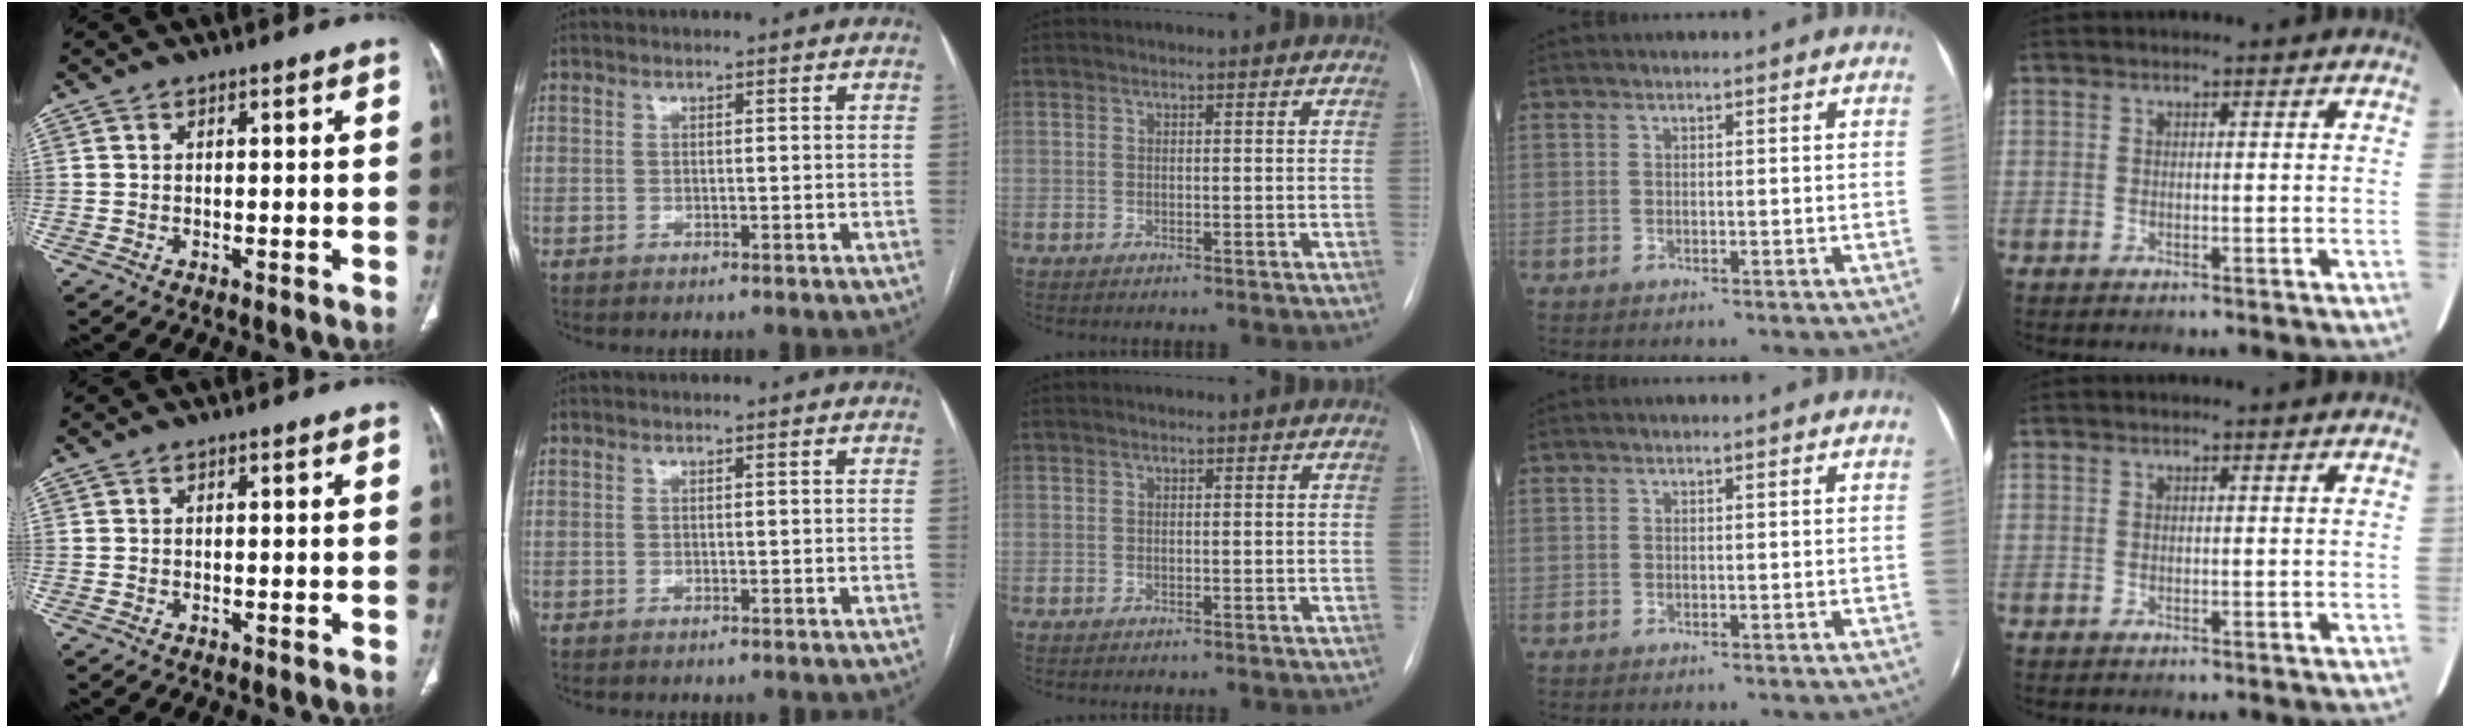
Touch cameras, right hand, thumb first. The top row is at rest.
{}